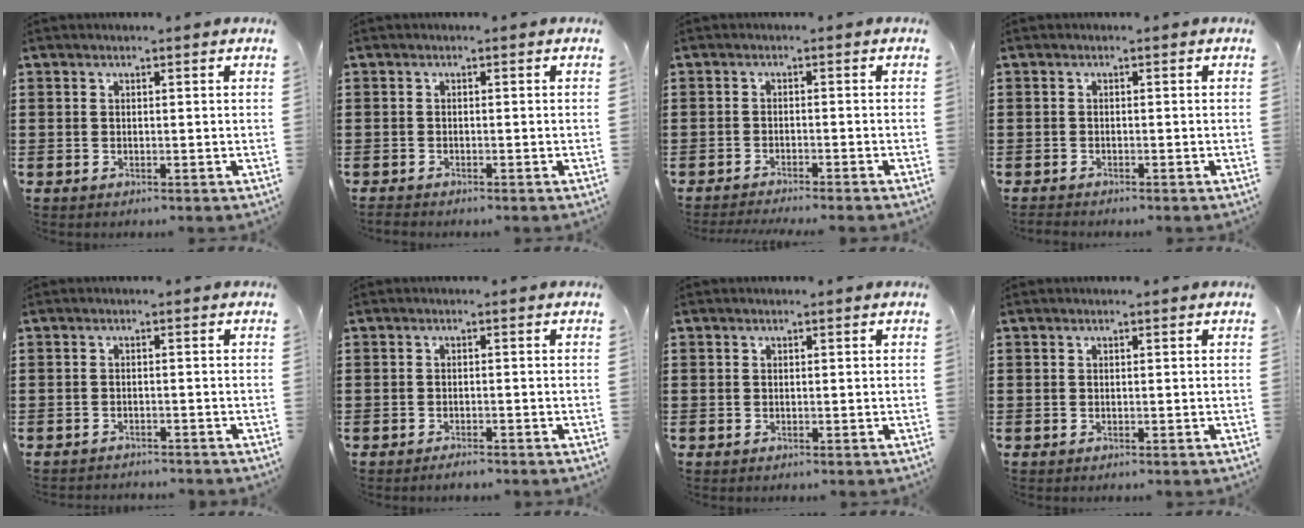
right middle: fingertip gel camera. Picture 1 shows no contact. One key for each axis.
{"total": 0.7, "fx": -0.7, "fy": 0.2, "fz": -0.1, "tx": 0.000, "ty": -0.002, "tz": -0.015}
{"total": 1.8, "fx": -1.8, "fy": -0.1, "fz": 0.2, "tx": -0.004, "ty": 0.000, "tz": -0.036}
{"total": 0.9, "fx": -0.8, "fy": 0.3, "fz": -0.2, "tx": 0.002, "ty": 0.001, "tz": -0.018}
{"total": 1.3, "fx": -1.3, "fy": 0.2, "fz": -0.2, "tx": -0.001, "ty": 0.000, "tz": -0.028}
{"total": 1.1, "fx": -1.0, "fy": 0.1, "fz": 0.3, "tx": -0.009, "ty": -0.004, "tz": -0.019}
{"total": 0.6, "fx": -0.1, "fy": 0.6, "fz": -0.2, "tx": 0.002, "ty": 0.004, "tz": -0.003}
{"total": 0.0}